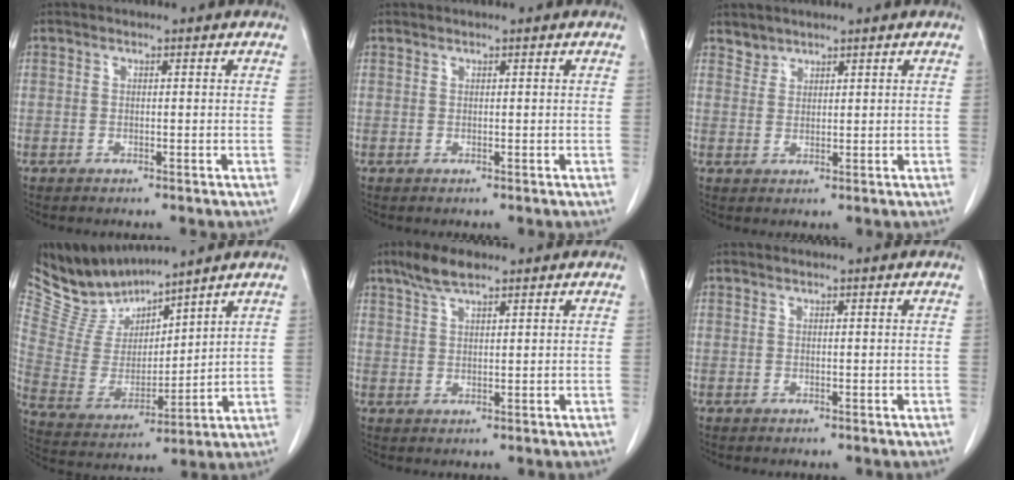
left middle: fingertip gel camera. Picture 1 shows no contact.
{"total": 0.0}
{"total": 1.7, "force": [1.5, 0.6, -0.3], "torque": [0.010, 0.003, 0.028]}
{"total": 10.6, "force": [10.3, 1.4, 1.9], "torque": [-0.058, 0.001, 0.223]}
{"total": 4.5, "force": [3.3, 1.0, 2.8], "torque": [-0.066, 0.010, 0.065]}
{"total": 0.0}